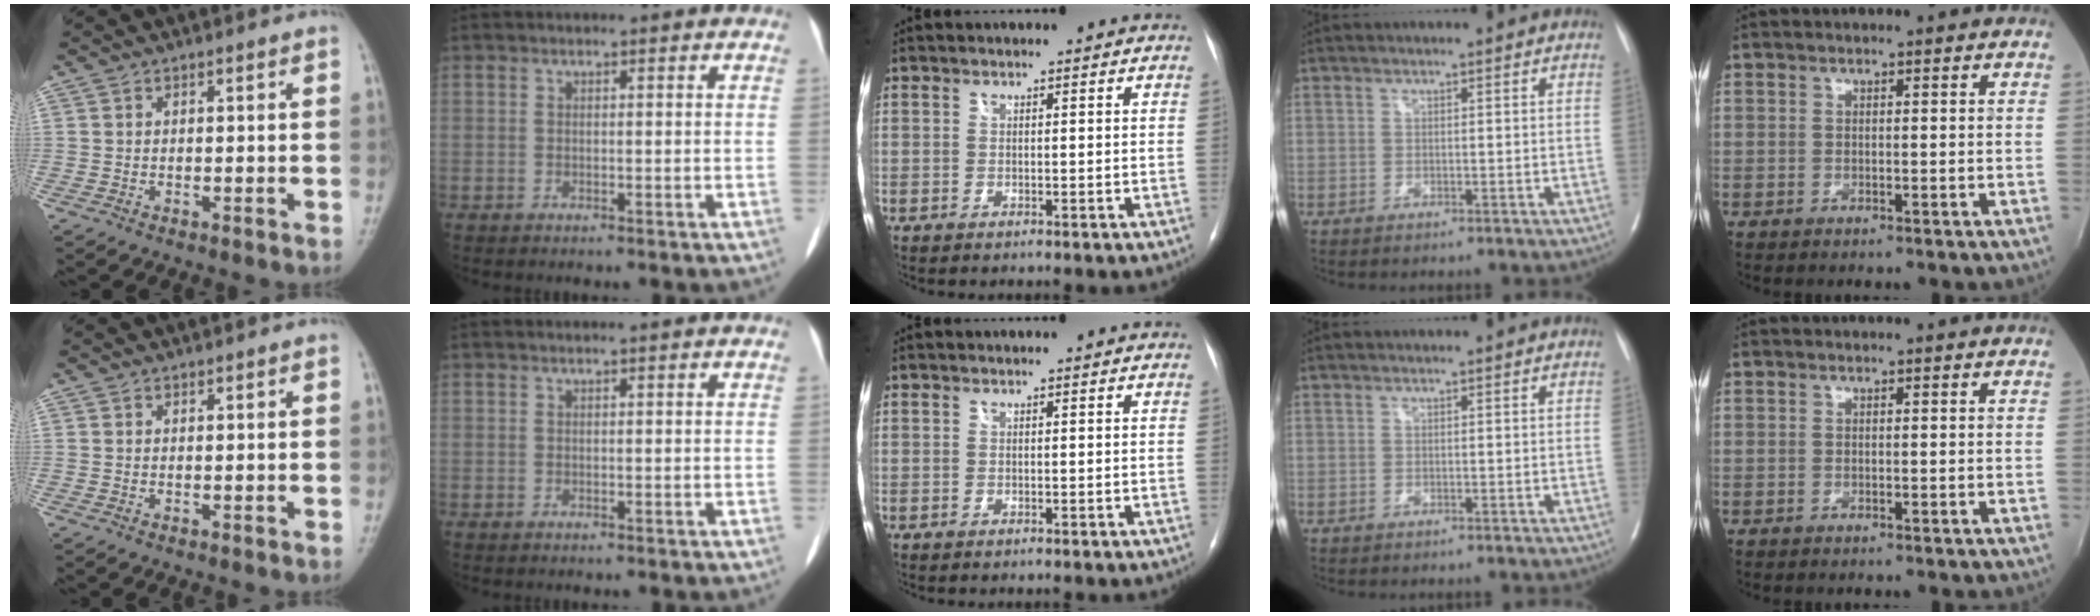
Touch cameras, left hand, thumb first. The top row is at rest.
{}